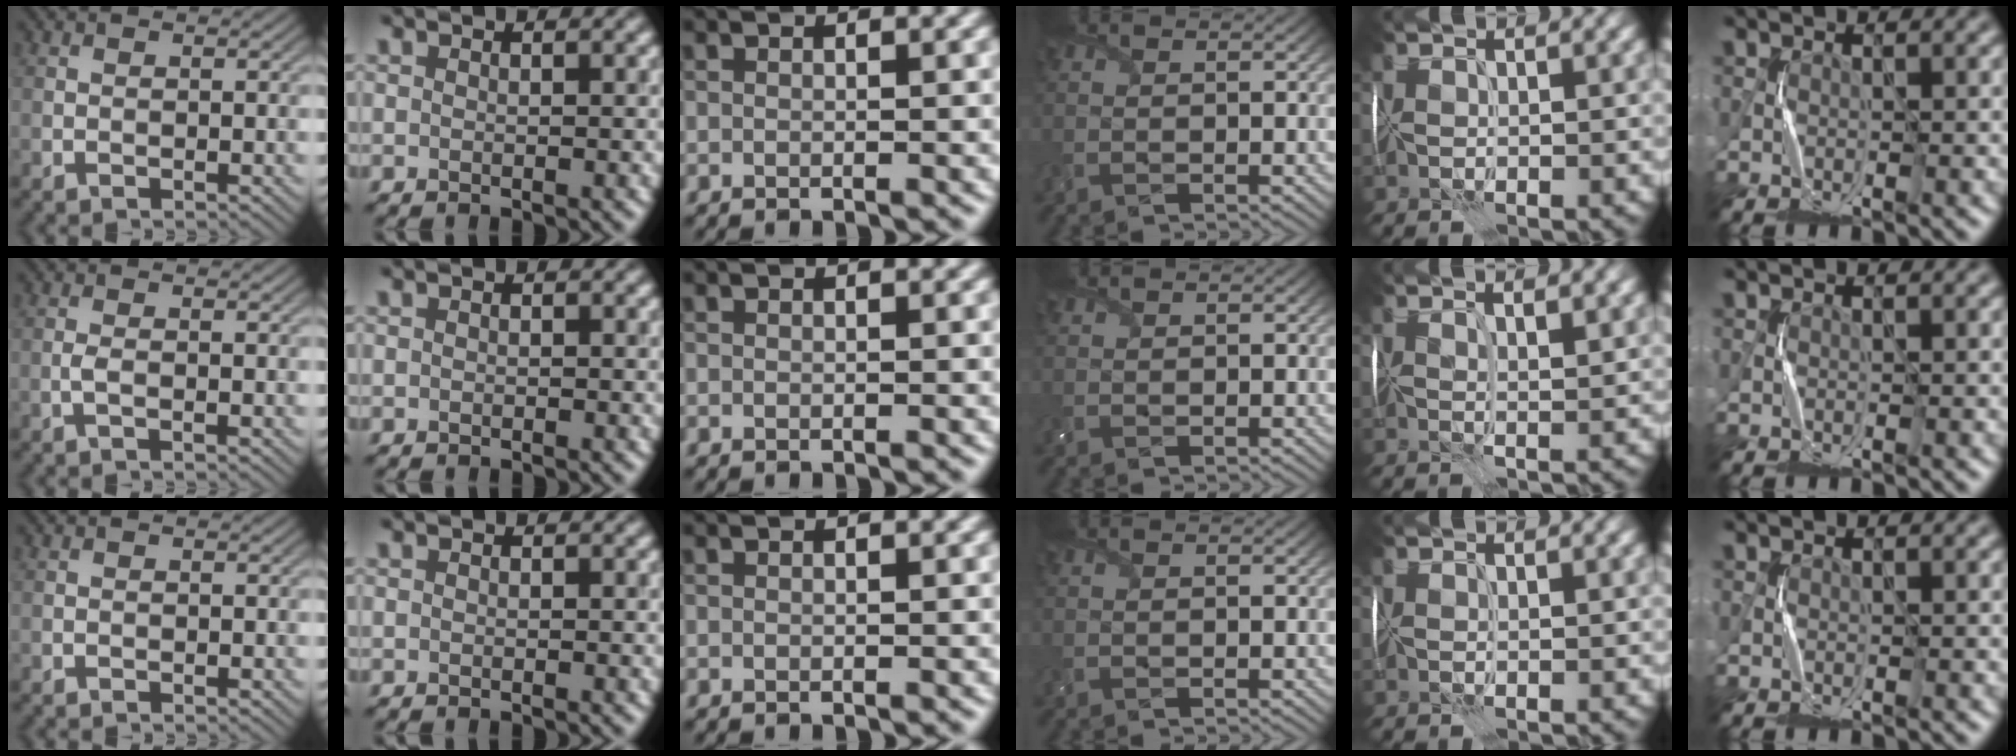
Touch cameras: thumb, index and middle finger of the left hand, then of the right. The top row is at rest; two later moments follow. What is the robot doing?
{"motion": "fold", "object": "tissue"}